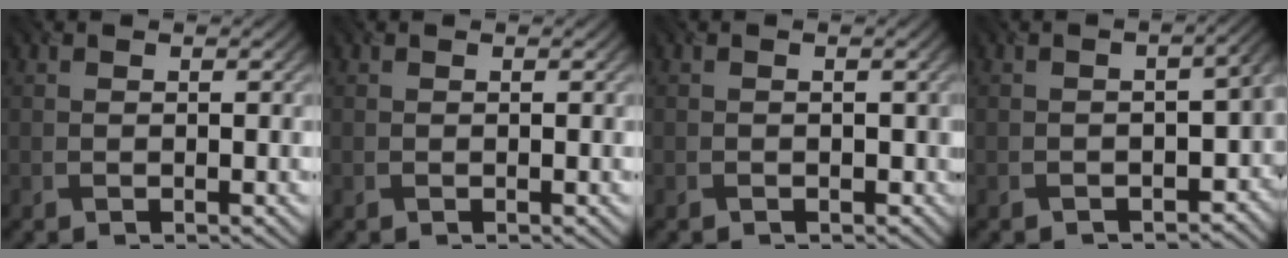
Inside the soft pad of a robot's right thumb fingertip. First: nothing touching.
{"total": 0.0}
{"total": 0.8, "force": [-0.3, 0.7, 0.2], "torque": [-0.005, -0.006, -0.004]}
{"total": 6.9, "force": [-2.6, 4.6, 4.5], "torque": [-0.048, -0.039, -0.026]}